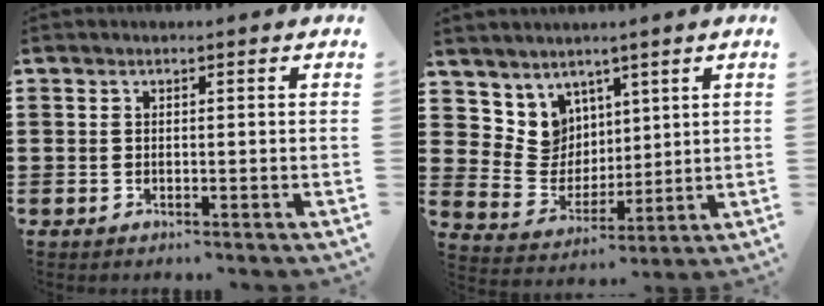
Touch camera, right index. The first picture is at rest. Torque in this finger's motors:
{"motor_torque": [0.11, 0.05, 0.14, 0.01]}